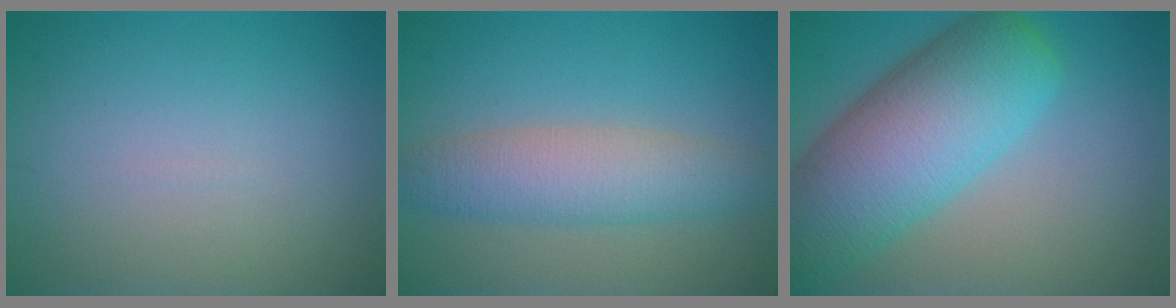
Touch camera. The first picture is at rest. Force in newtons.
{"total": 5.1, "press": 5.1, "slide": 0.0}
{"total": 10.9, "press": 10.9, "slide": 0.5}